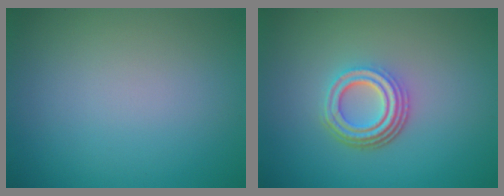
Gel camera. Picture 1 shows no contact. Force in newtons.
{"total": 4.2, "press": 3.2, "slide": 2.8}